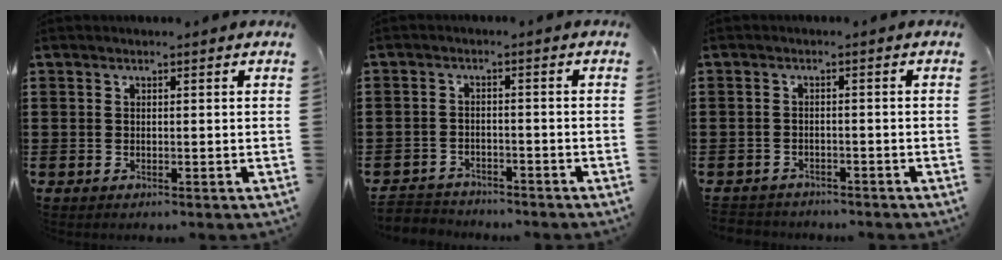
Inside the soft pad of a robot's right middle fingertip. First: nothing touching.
{"total": 3.1, "force": [-3.0, 0.8, -0.5], "torque": [-0.001, 0.000, -0.067]}
{"total": 2.2, "force": [-2.0, 0.6, -0.4], "torque": [0.001, 0.003, -0.048]}